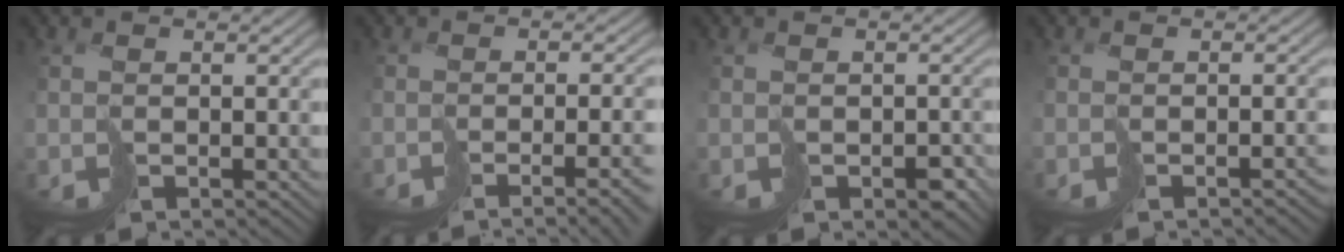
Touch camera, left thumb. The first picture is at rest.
{"total": 6.1, "force": [-3.5, 1.0, 4.9], "torque": [-0.041, -0.017, -0.034]}
{"total": 3.3, "force": [-1.5, 2.3, 1.8], "torque": [-0.023, -0.006, -0.012]}
{"total": 1.8, "force": [-1.6, 0.2, 0.8], "torque": [0.001, 0.002, -0.023]}